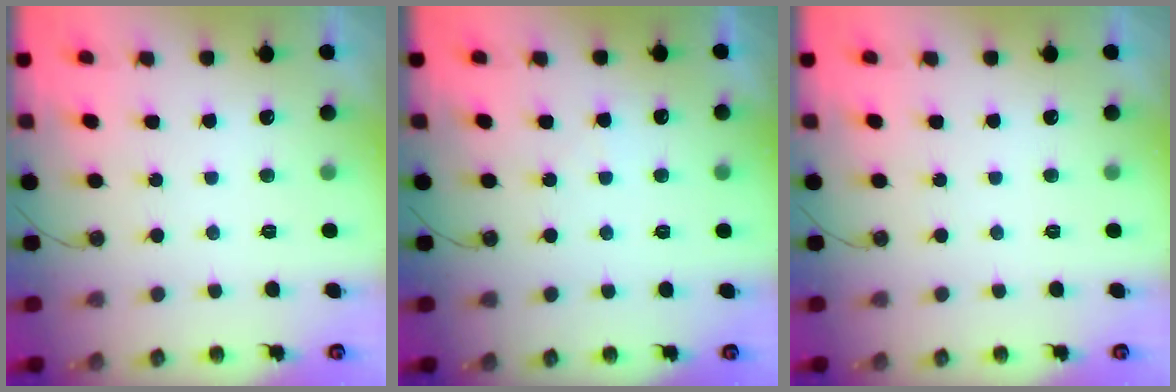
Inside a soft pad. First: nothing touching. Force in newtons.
{"total": 3.8, "press": 3.8, "slide": 0.6}
{"total": 0.0}